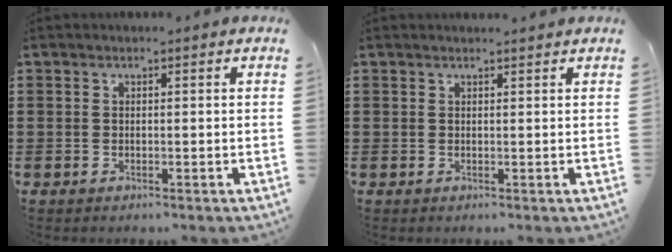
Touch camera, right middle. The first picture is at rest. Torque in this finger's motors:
{"motor_torque": [-0.14, -0.12, -0.15, -0.02]}